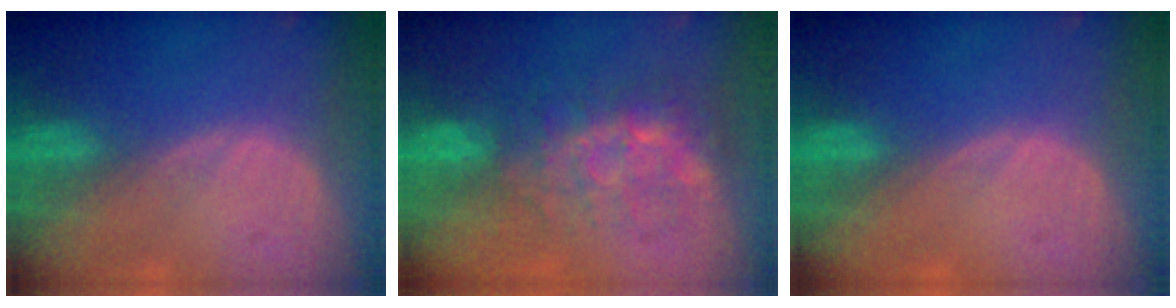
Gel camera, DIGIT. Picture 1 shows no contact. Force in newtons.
{"total": 8.7, "press": 7.5, "slide": 4.3}
{"total": 0.0}